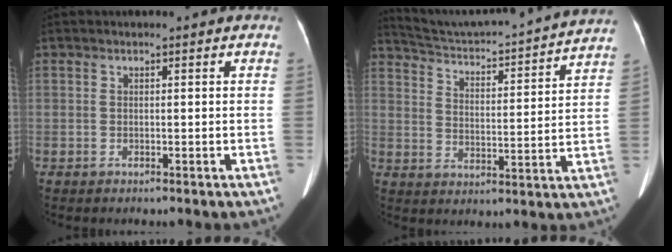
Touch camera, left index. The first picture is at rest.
{"total": 22.5, "force": [21.2, 0.4, 7.7], "torque": [-0.128, -0.033, 0.281]}